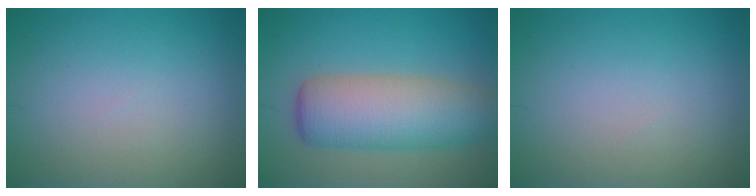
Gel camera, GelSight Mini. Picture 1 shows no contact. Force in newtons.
{"total": 7.8, "press": 7.8, "slide": 0.2}
{"total": 0.0}